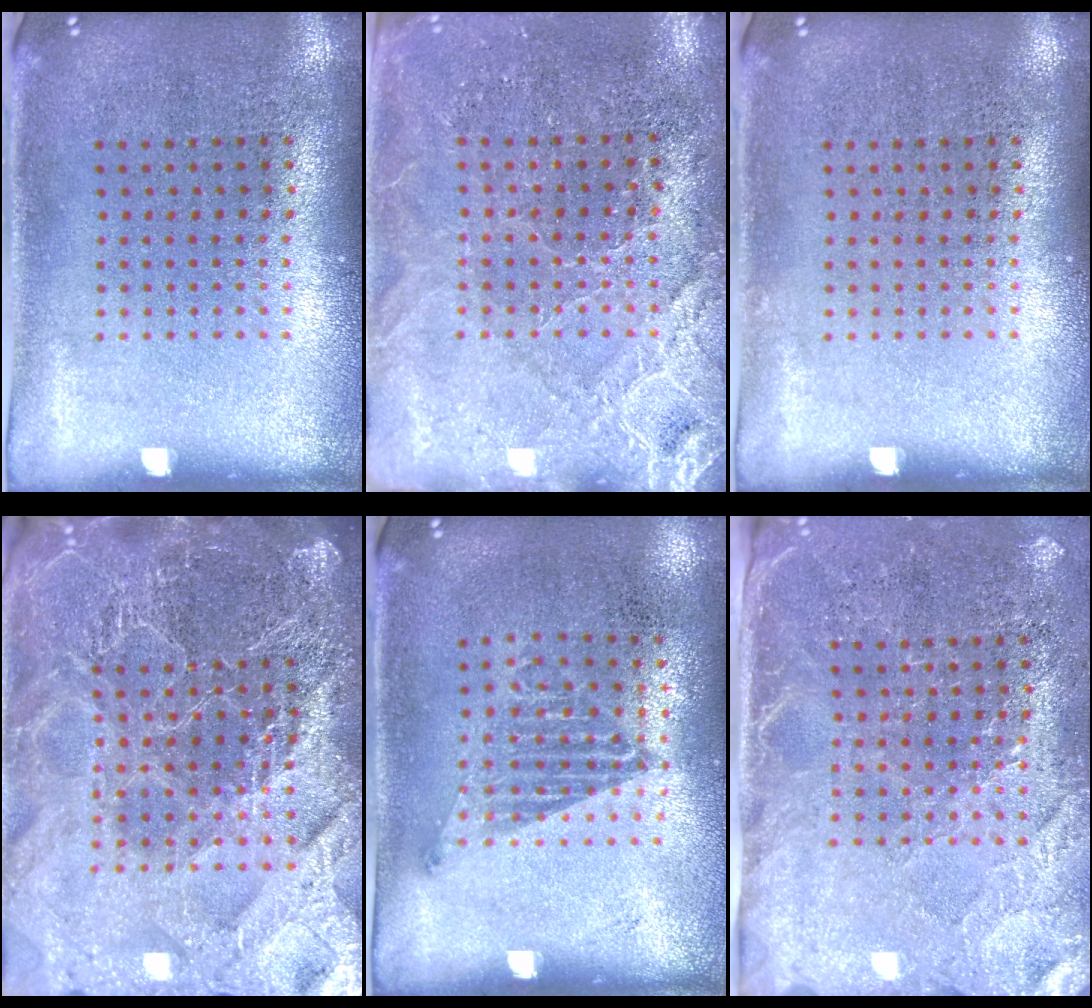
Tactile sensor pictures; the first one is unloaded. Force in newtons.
{"total": 3.0, "press": 2.9, "slide": 0.4}
{"total": 0.0}
{"total": 5.9, "press": 5.2, "slide": 2.8}
{"total": 1.0, "press": 0.8, "slide": 0.6}
{"total": 2.9, "press": 2.6, "slide": 1.2}